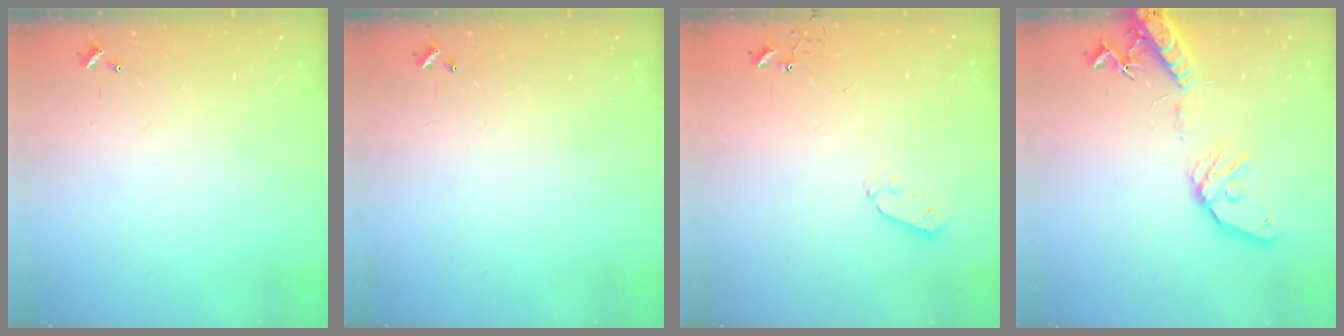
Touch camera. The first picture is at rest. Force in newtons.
{"total": 0.0}
{"total": 5.0, "press": 5.0, "slide": 0.4}
{"total": 16.3, "press": 16.0, "slide": 3.2}